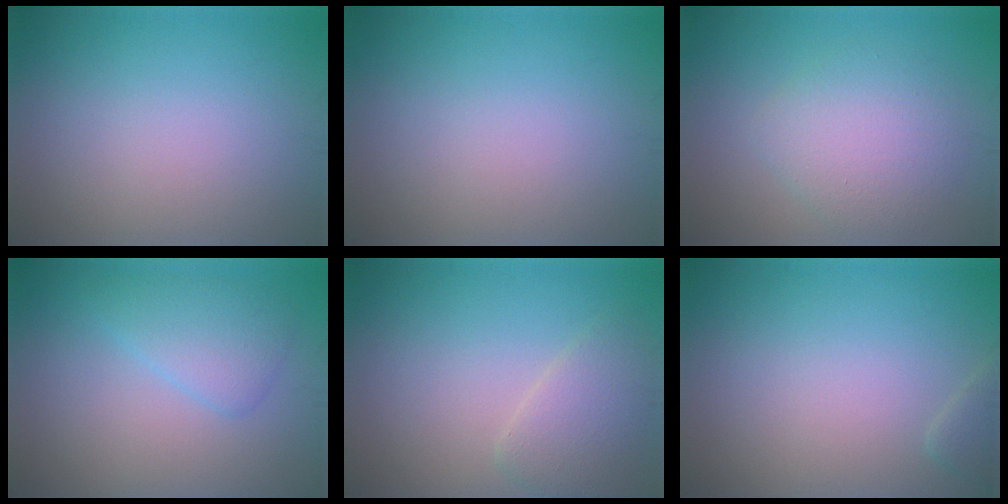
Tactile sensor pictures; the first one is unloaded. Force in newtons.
{"total": 0.0}
{"total": 4.1, "press": 4.1, "slide": 0.2}
{"total": 2.8, "press": 2.8, "slide": 0.2}
{"total": 2.9, "press": 2.8, "slide": 0.4}
{"total": 1.1, "press": 1.1, "slide": 0.1}